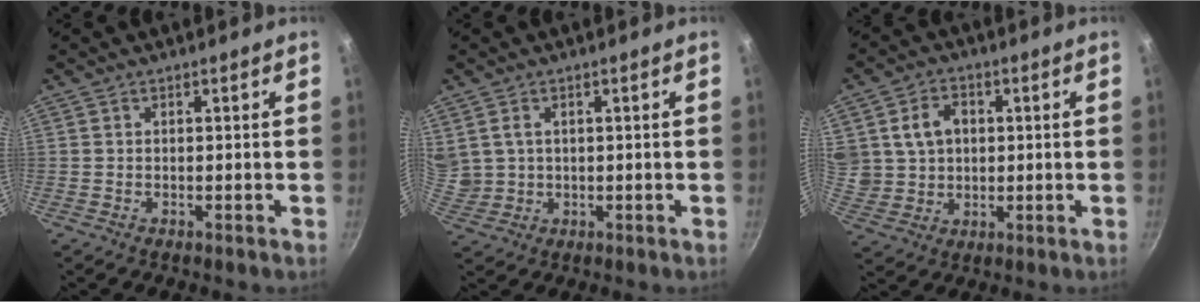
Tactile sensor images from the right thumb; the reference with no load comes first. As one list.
[{"total": 5.9, "force": [1.8, 4.6, 3.2], "torque": [-0.056, -0.003, 0.048]}, {"total": 10.4, "force": [2.4, 8.5, 5.4], "torque": [-0.083, 0.002, 0.051]}]